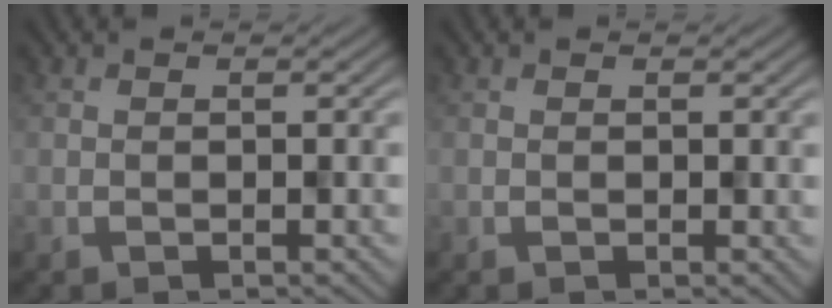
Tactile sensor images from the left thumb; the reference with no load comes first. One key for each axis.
{"total": 0.0}